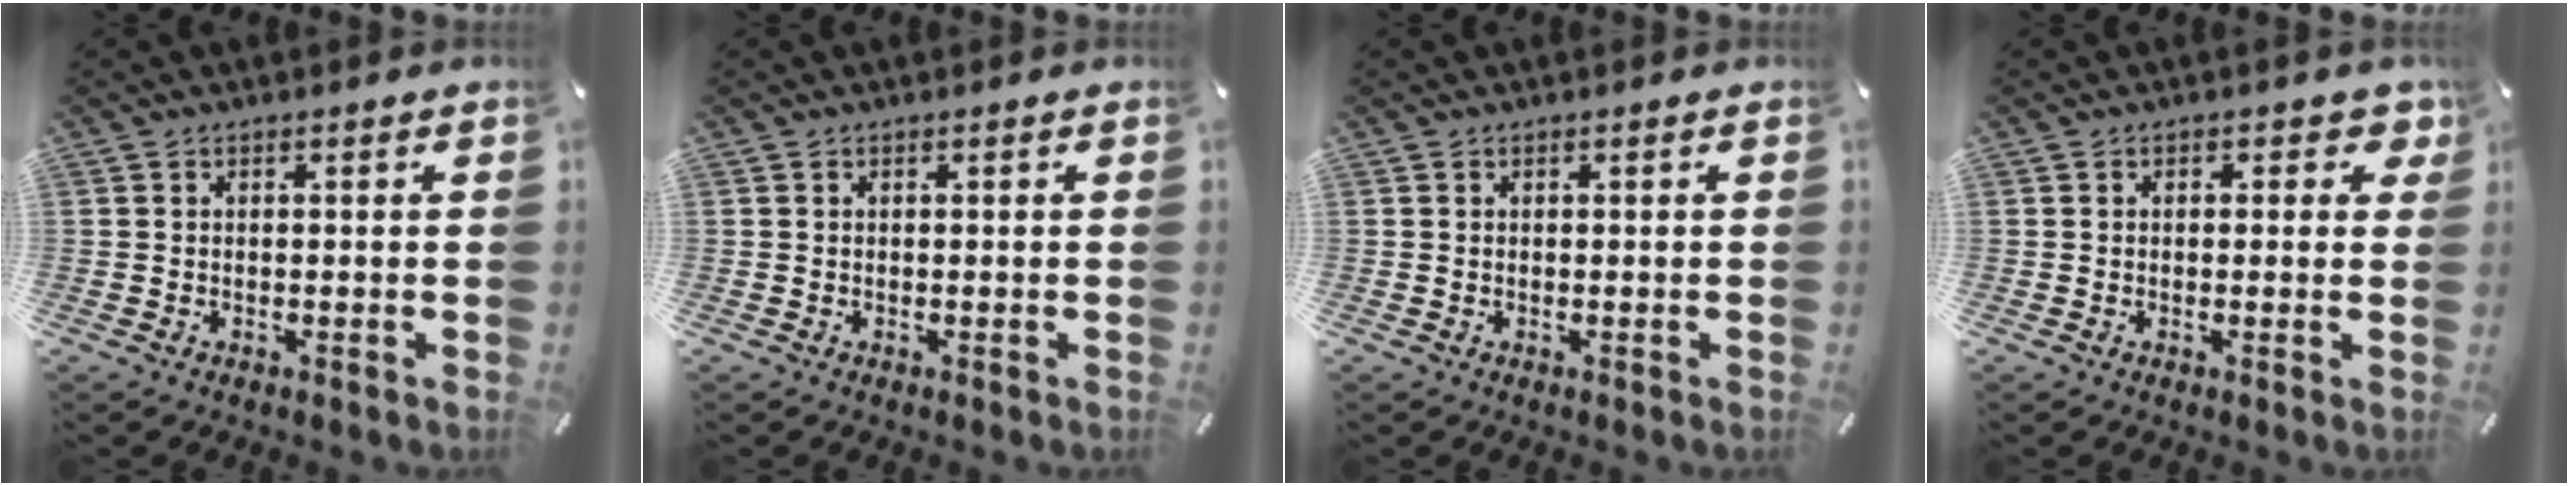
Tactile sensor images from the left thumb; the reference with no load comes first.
{"total": 0.0}
{"total": 0.0}
{"total": 2.5, "force": [0.8, 1.4, 1.8], "torque": [-0.006, -0.004, 0.005]}